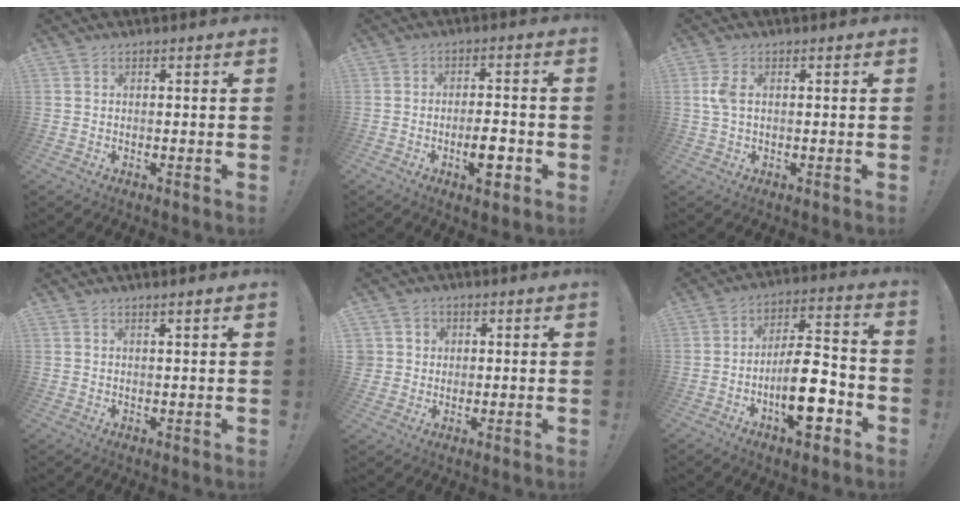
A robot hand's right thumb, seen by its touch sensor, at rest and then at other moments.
{"total": 7.0, "force": [-2.9, 2.3, 5.9], "torque": [-0.093, 0.010, -0.047]}
{"total": 4.0, "force": [0.7, 2.1, 3.3], "torque": [-0.064, 0.002, 0.009]}
{"total": 1.4, "force": [0.9, -0.4, 0.9], "torque": [-0.012, -0.002, 0.014]}
{"total": 4.2, "force": [1.1, 4.0, 0.6], "torque": [-0.012, -0.002, 0.021]}
{"total": 16.6, "force": [-6.3, 6.2, 14.0], "torque": [-0.233, 0.036, -0.100]}